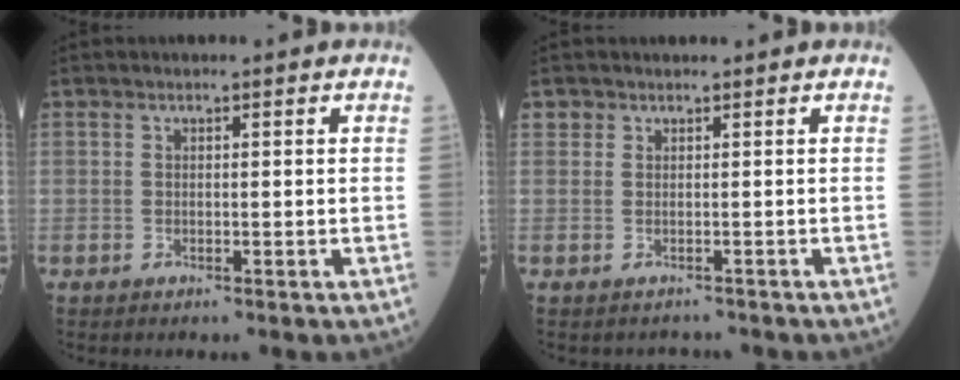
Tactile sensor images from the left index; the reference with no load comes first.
{"total": 1.4, "force": [-0.5, 1.3, -0.3], "torque": [0.000, 0.006, -0.009]}